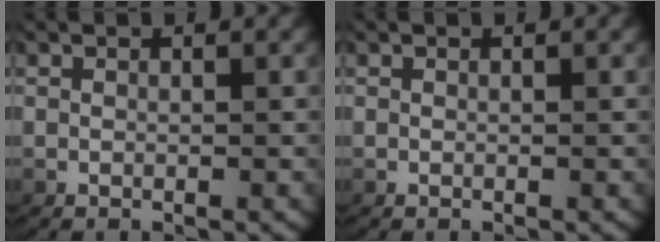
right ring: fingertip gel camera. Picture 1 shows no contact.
{"total": 0.0}